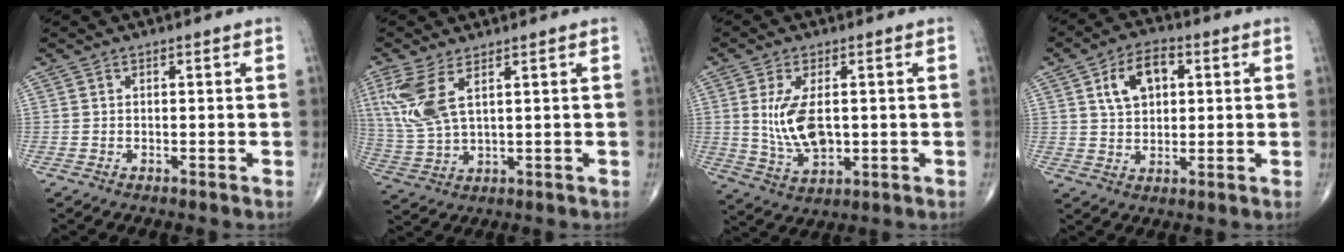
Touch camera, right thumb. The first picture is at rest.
{"total": 9.3, "force": [3.9, 3.6, 7.6], "torque": [-0.192, -0.010, 0.091]}
{"total": 9.5, "force": [0.8, 4.9, 8.0], "torque": [-0.154, -0.014, 0.026]}
{"total": 8.6, "force": [2.7, 5.4, 6.2], "torque": [-0.090, 0.003, 0.044]}